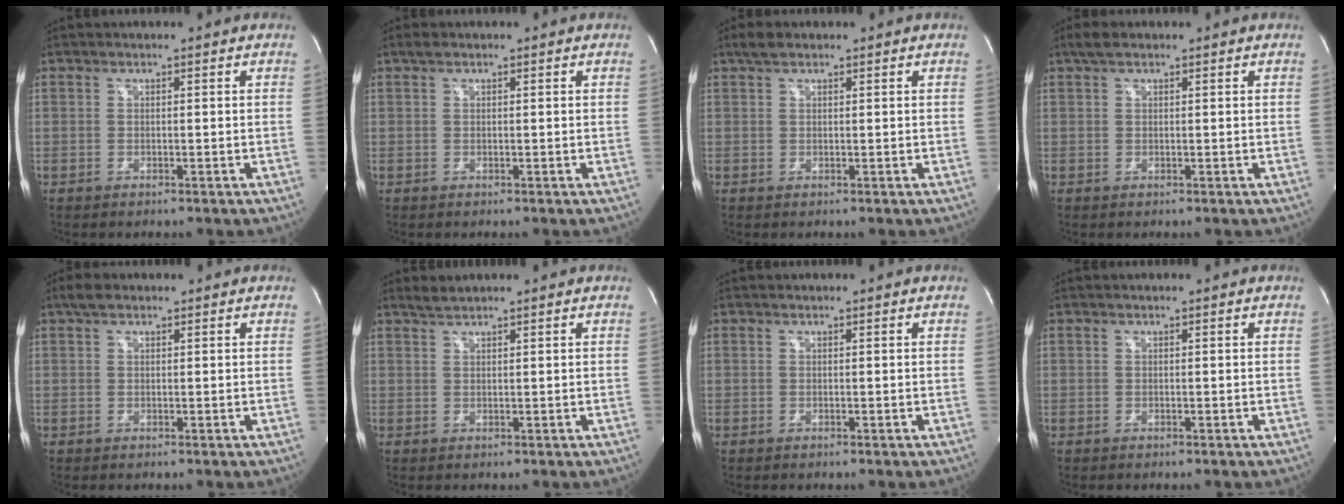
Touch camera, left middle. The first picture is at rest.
{"total": 0.9, "force": [0.7, 0.4, 0.5], "torque": [-0.014, 0.013, 0.012]}
{"total": 2.1, "force": [1.6, 0.8, 1.1], "torque": [-0.028, 0.013, 0.029]}
{"total": 2.1, "force": [1.5, 0.8, 1.3], "torque": [-0.030, 0.018, 0.028]}
{"total": 2.2, "force": [1.5, 1.0, 1.2], "torque": [-0.028, 0.017, 0.027]}
{"total": 1.5, "force": [1.4, -0.1, 0.4], "torque": [-0.012, 0.006, 0.033]}
{"total": 0.0}
{"total": 0.0}